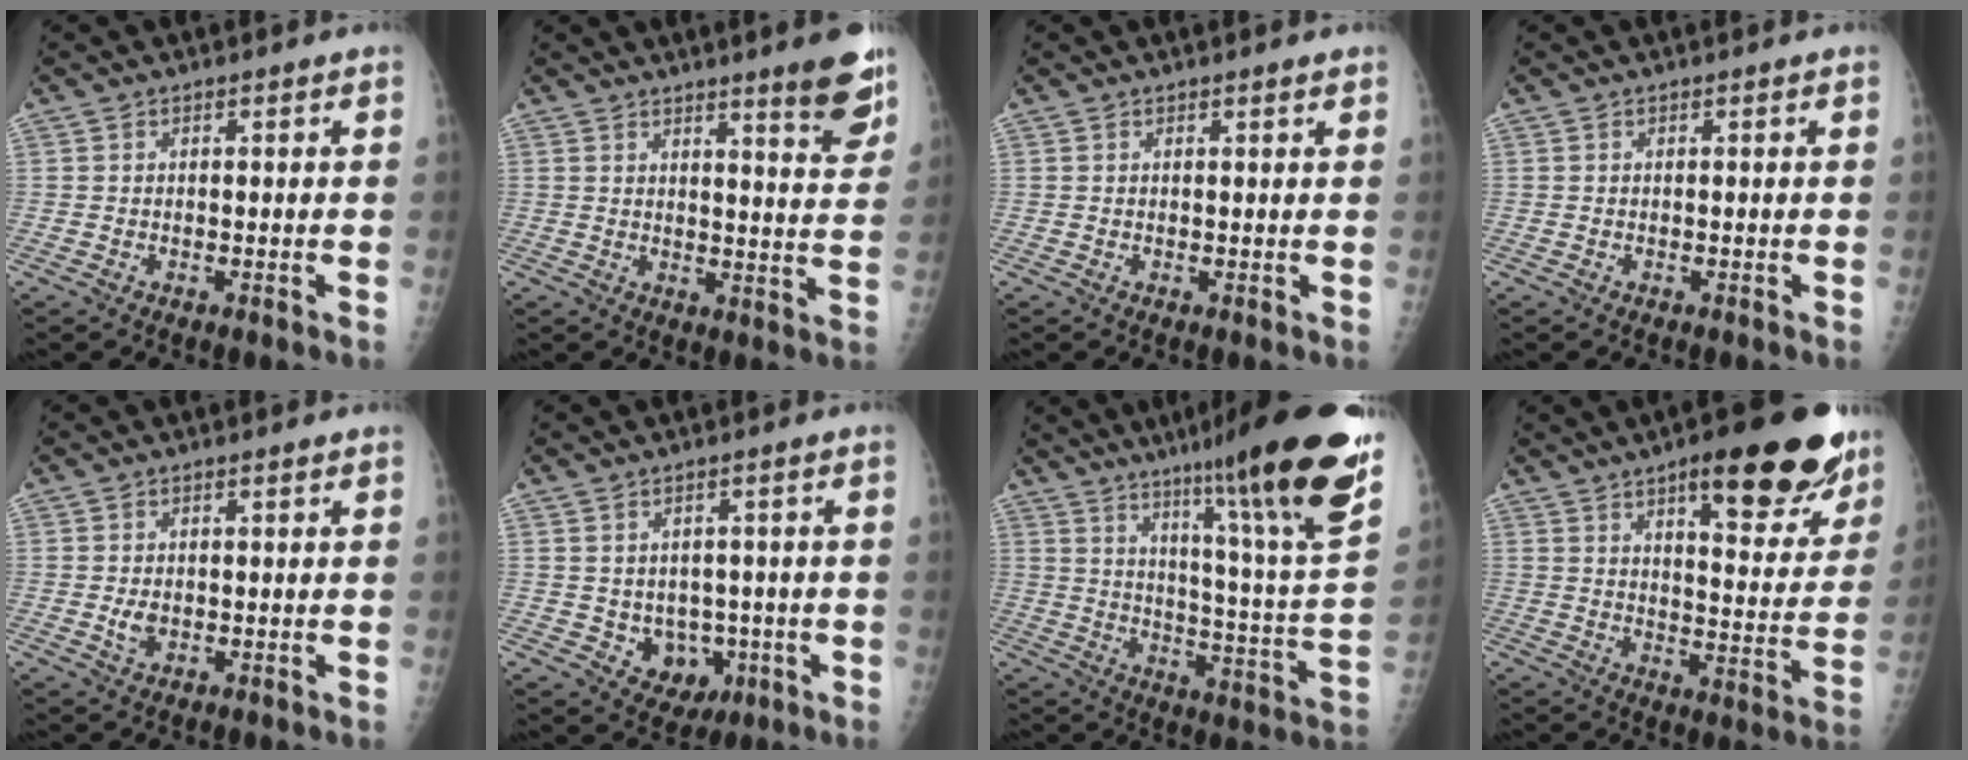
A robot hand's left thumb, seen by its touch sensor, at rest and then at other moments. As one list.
[{"total": 8.7, "force": [6.1, 1.0, 6.2], "torque": [-0.064, -0.042, 0.079]}, {"total": 1.0, "force": [0.7, 0.1, 0.6], "torque": [-0.006, -0.001, 0.009]}, {"total": 0.0}, {"total": 2.4, "force": [0.2, 1.5, 1.9], "torque": [-0.030, -0.005, 0.007]}, {"total": 6.9, "force": [-1.2, 5.7, 3.7], "torque": [-0.021, 0.004, 0.001]}, {"total": 26.3, "force": [17.5, 1.0, 19.5], "torque": [-0.274, -0.088, 0.256]}, {"total": 22.1, "force": [13.3, 7.2, 16.1], "torque": [-0.174, -0.052, 0.187]}]